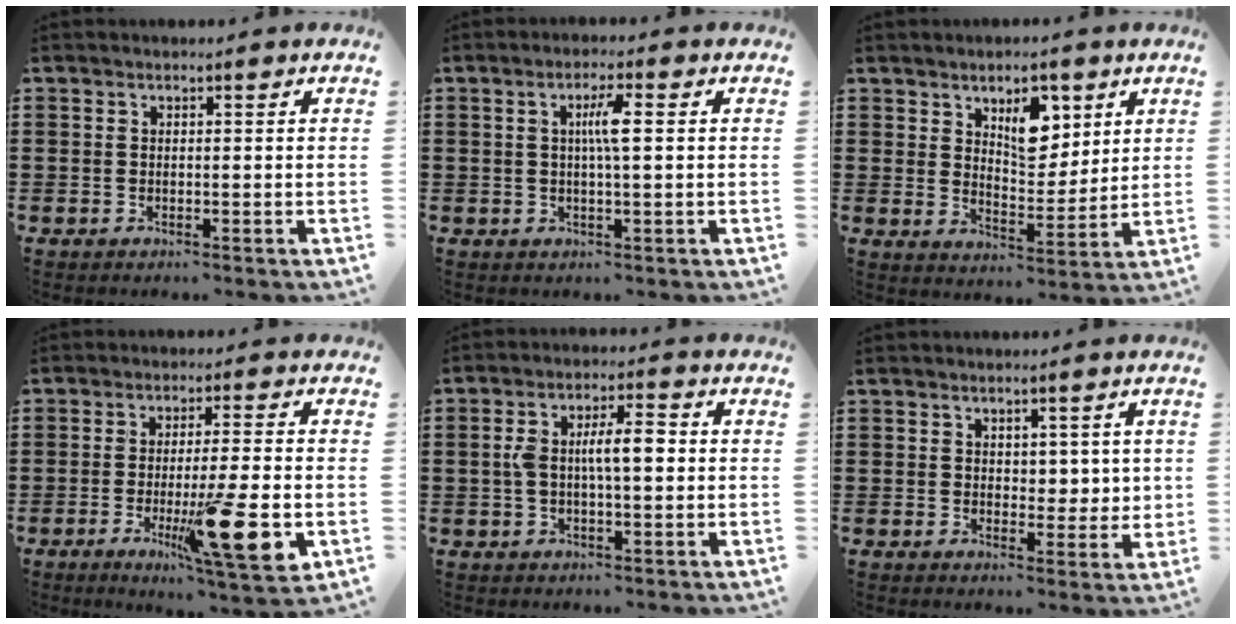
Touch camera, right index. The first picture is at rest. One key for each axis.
{"total": 3.8, "fx": 0.4, "fy": 0.3, "fz": 3.8, "tx": -0.073, "ty": -0.002, "tz": 0.004}
{"total": 7.5, "fx": 4.0, "fy": 4.2, "fz": 4.8, "tx": -0.069, "ty": -0.006, "tz": 0.065}
{"total": 13.1, "fx": -3.8, "fy": 1.6, "fz": 12.4, "tx": -0.200, "ty": -0.018, "tz": -0.059}
{"total": 6.4, "fx": 0.3, "fy": 2.4, "fz": 5.9, "tx": -0.125, "ty": 0.003, "tz": -0.003}
{"total": 3.1, "fx": 1.5, "fy": 2.4, "fz": 1.4, "tx": -0.010, "ty": 0.001, "tz": 0.024}